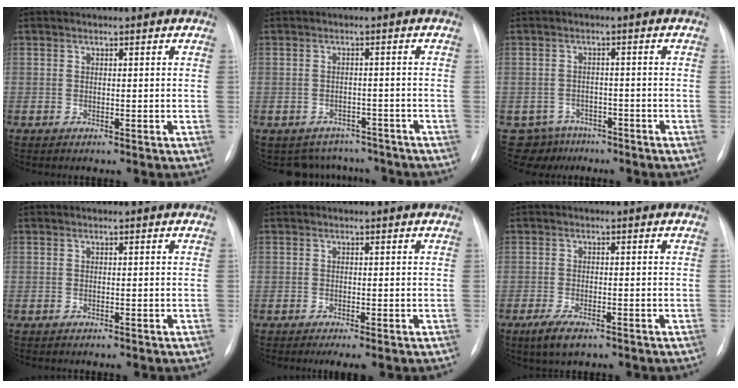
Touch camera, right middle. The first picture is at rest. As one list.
[{"total": 6.7, "force": [-5.9, 3.0, -0.5], "torque": [0.012, 0.021, -0.069]}, {"total": 5.2, "force": [-4.0, 3.3, -0.6], "torque": [0.014, 0.016, -0.057]}, {"total": 0.0}, {"total": 1.4, "force": [-0.8, 0.2, 1.2], "torque": [-0.024, -0.006, -0.010]}, {"total": 4.0, "force": [-2.5, 1.1, 2.9], "torque": [-0.068, -0.010, -0.041]}]